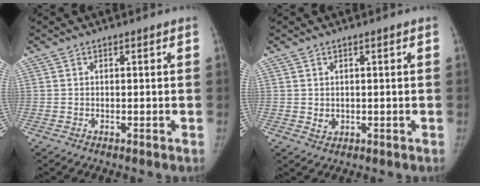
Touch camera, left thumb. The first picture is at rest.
{"total": 1.7, "force": [0.2, 1.3, 1.1], "torque": [-0.012, -0.003, 0.010]}